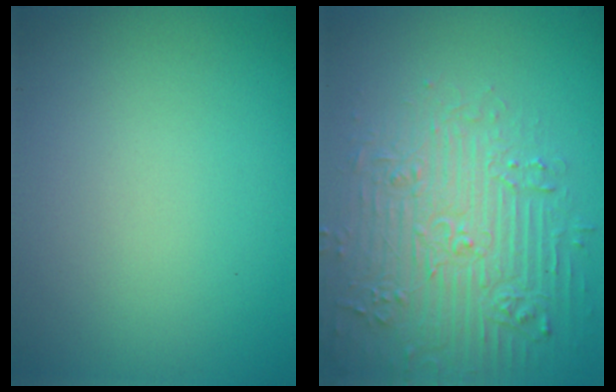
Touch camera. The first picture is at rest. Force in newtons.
{"total": 5.5, "press": 5.3, "slide": 1.4}